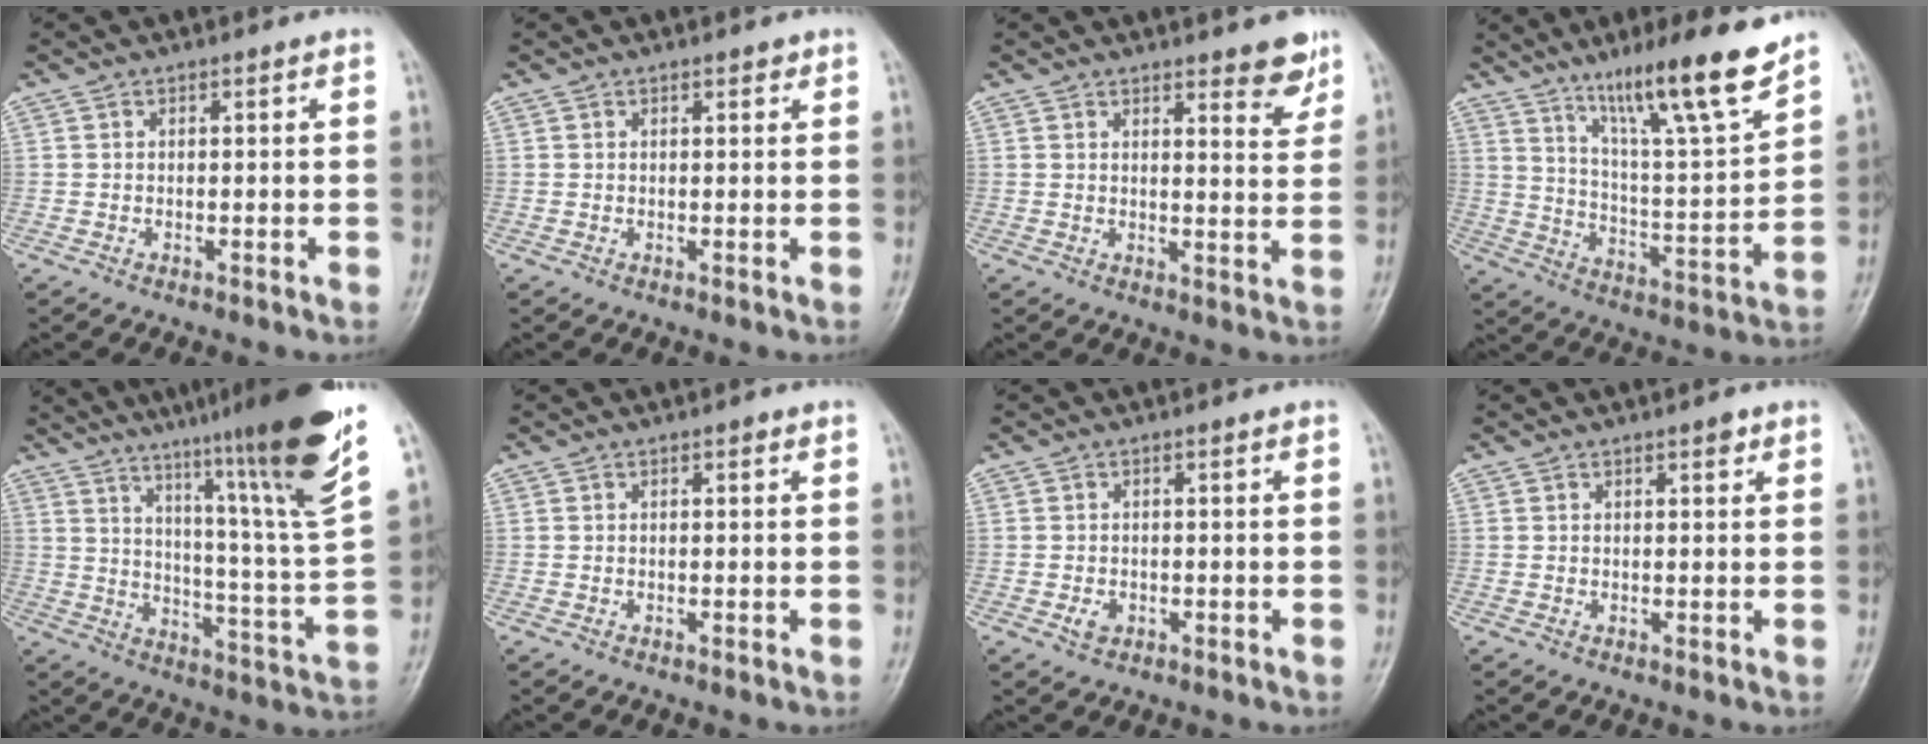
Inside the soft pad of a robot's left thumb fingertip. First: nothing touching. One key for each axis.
{"total": 1.1, "fx": 0.8, "fy": 0.5, "fz": 0.6, "tx": -0.005, "ty": -0.003, "tz": 0.008}
{"total": 5.8, "fx": 4.2, "fy": 1.6, "fz": 3.7, "tx": -0.028, "ty": -0.029, "tz": 0.051}
{"total": 17.4, "fx": 12.3, "fy": 1.5, "fz": 12.2, "tx": -0.181, "ty": -0.072, "tz": 0.206}
{"total": 25.2, "fx": 17.2, "fy": 0.8, "fz": 18.4, "tx": -0.253, "ty": -0.089, "tz": 0.250}
{"total": 0.6, "fx": 0.4, "fy": 0.2, "fz": 0.4, "tx": -0.006, "ty": -0.001, "tz": 0.002}
{"total": 1.6, "fx": -0.4, "fy": 1.2, "fz": 1.0, "tx": -0.016, "ty": -0.001, "tz": -0.006}
{"total": 1.6, "fx": 1.0, "fy": 0.5, "fz": 1.1, "tx": -0.011, "ty": -0.004, "tz": 0.013}